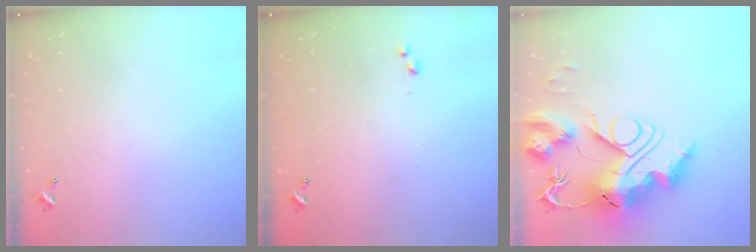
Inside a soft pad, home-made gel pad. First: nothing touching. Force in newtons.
{"total": 3.0, "press": 3.0, "slide": 0.4}
{"total": 0.7, "press": 0.7, "slide": 0.0}